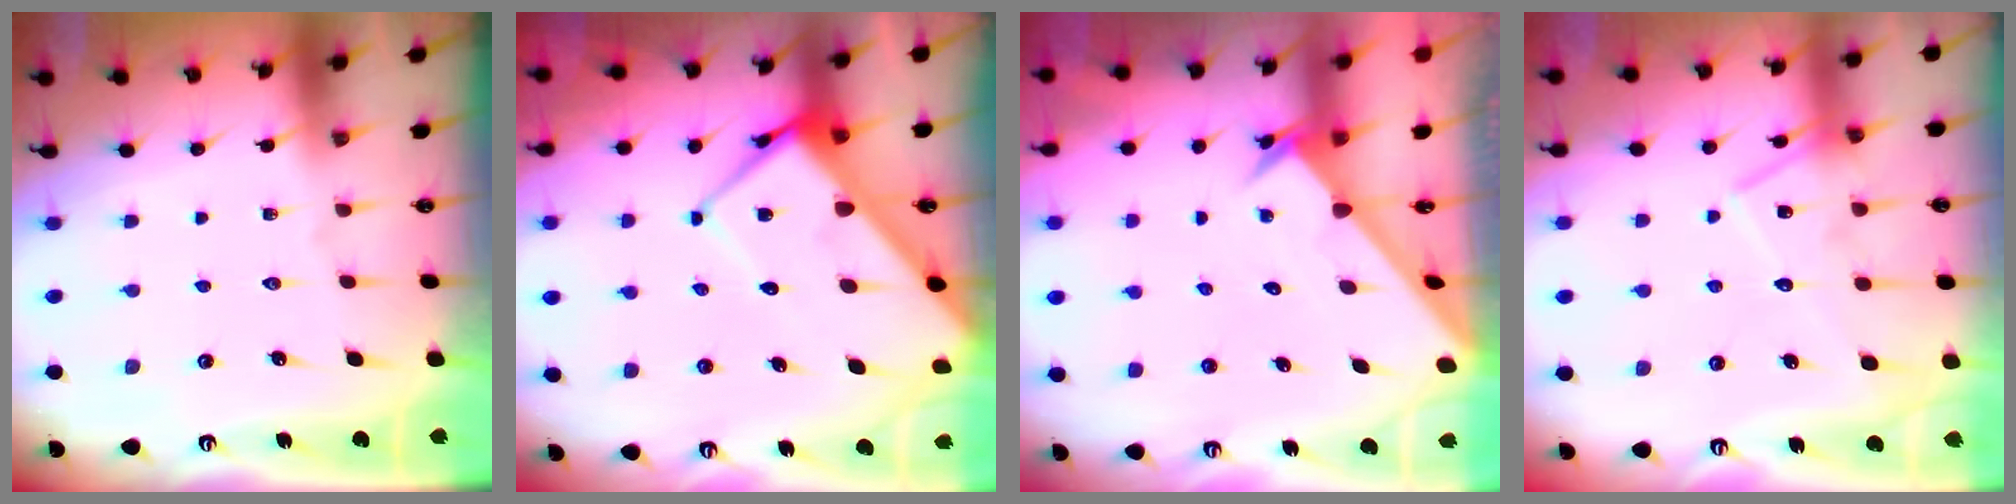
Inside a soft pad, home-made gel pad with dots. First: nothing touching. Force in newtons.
{"total": 11.8, "press": 11.7, "slide": 1.1}
{"total": 2.5, "press": 2.5, "slide": 0.2}
{"total": 14.1, "press": 14.1, "slide": 1.0}